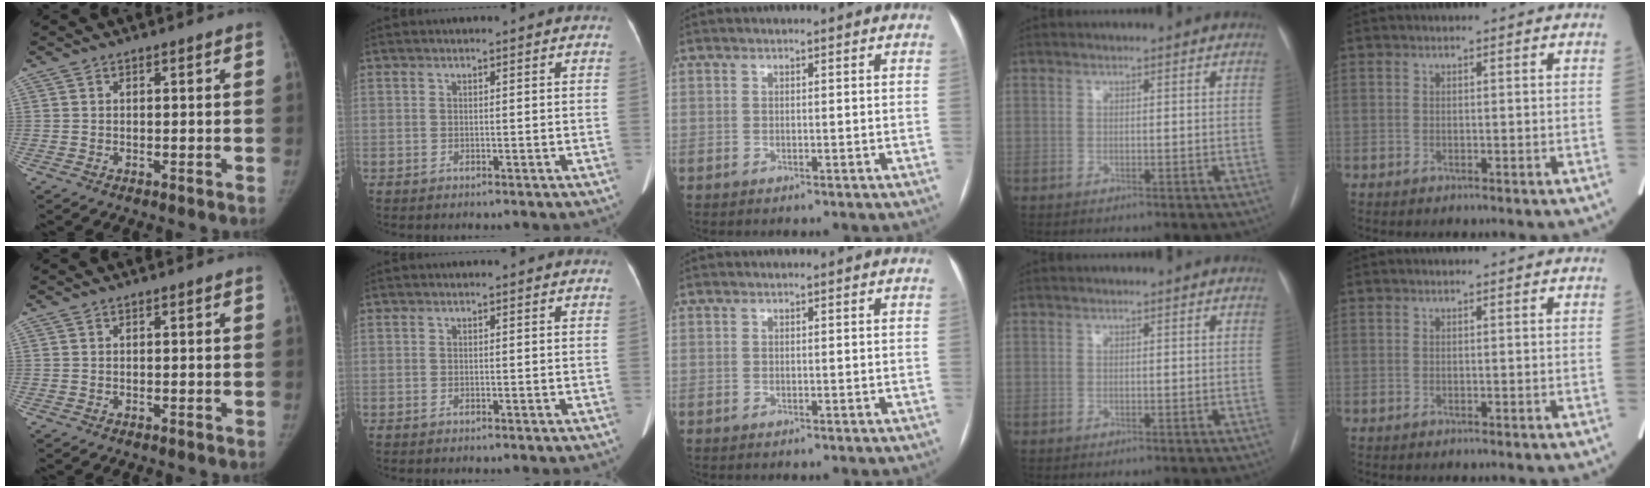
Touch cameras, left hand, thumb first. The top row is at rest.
{}